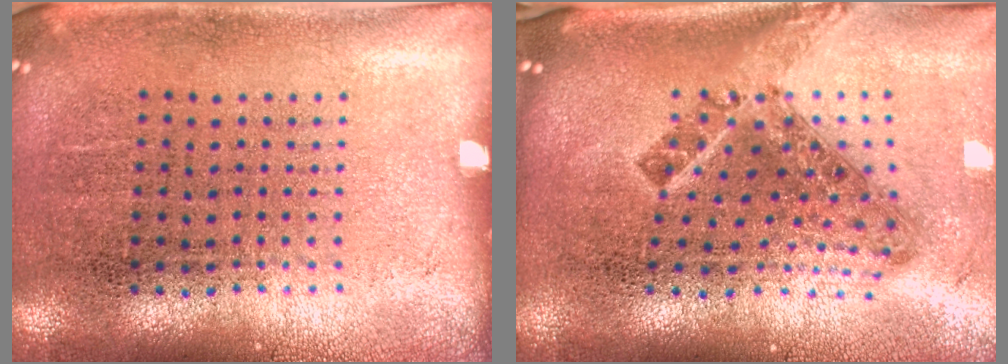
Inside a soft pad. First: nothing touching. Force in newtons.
{"total": 1.8, "press": 1.3, "slide": 1.3}